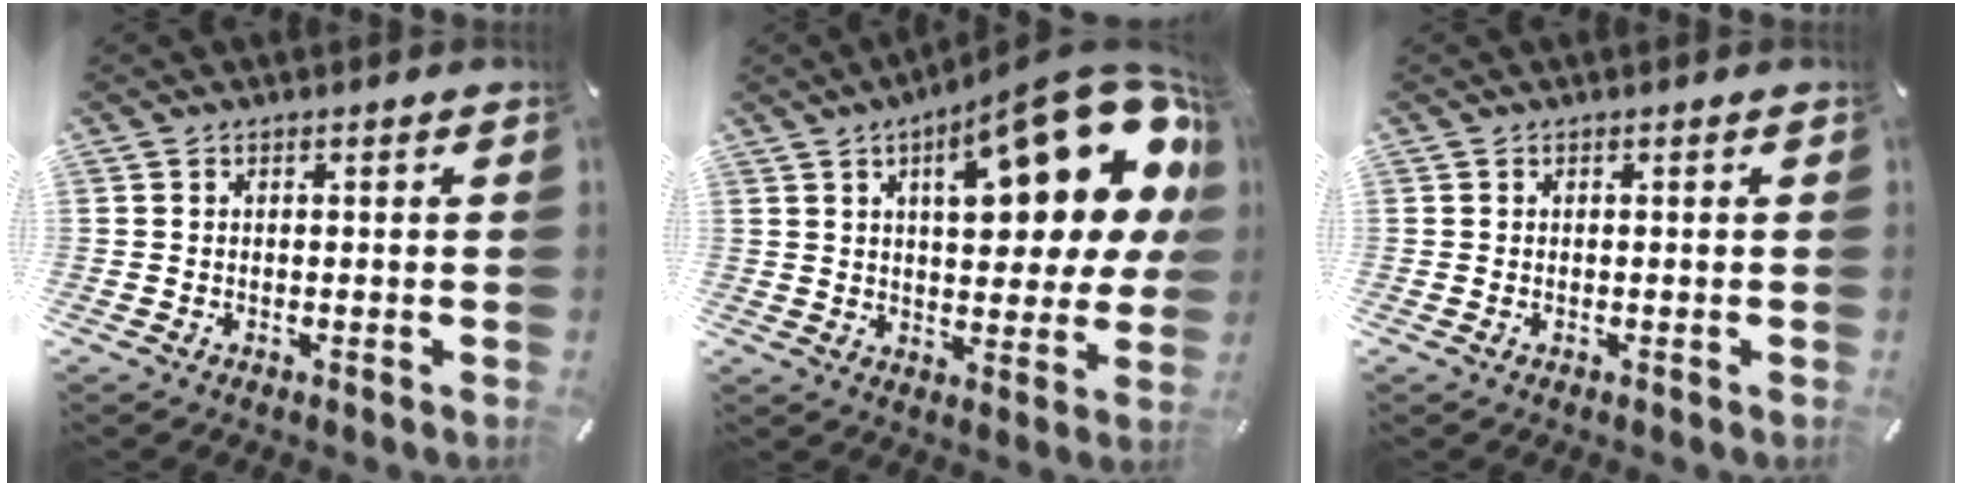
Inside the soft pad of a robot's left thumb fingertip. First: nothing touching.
{"total": 24.6, "force": [10.4, 9.3, 20.3], "torque": [-0.280, -0.055, 0.163]}
{"total": 0.0}